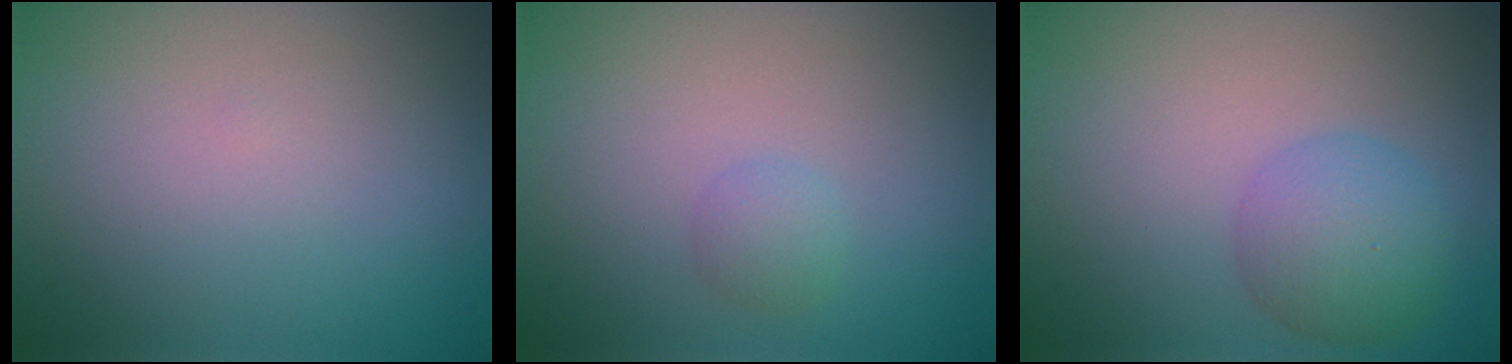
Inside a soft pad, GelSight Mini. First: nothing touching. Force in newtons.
{"total": 1.3, "press": 1.3, "slide": 0.0}
{"total": 4.2, "press": 4.2, "slide": 0.2}